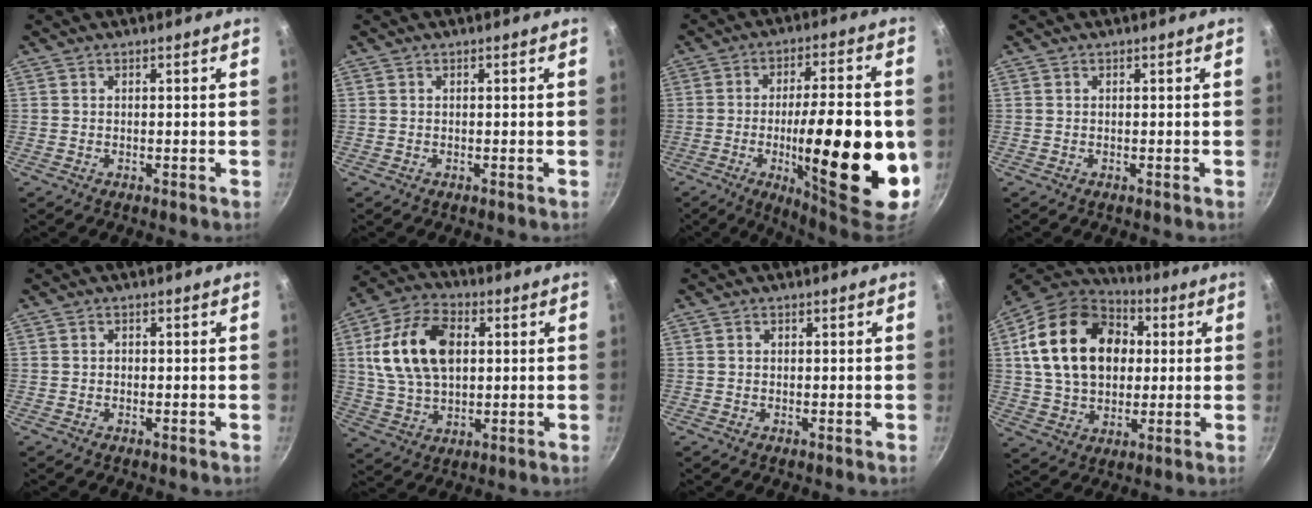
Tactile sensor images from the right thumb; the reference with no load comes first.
{"total": 0.0}
{"total": 24.7, "force": [-4.7, 6.8, 23.3], "torque": [-0.329, 0.010, -0.064]}
{"total": 0.0}
{"total": 0.9, "force": [0.0, 0.8, 0.4], "torque": [-0.005, 0.005, -0.001]}
{"total": 16.8, "force": [3.1, 10.7, 12.5], "torque": [-0.218, 0.007, 0.052]}
{"total": 0.6, "force": [0.1, 0.6, 0.3], "torque": [-0.003, 0.004, 0.002]}
{"total": 23.2, "force": [4.5, 16.7, 15.5], "torque": [-0.249, 0.017, 0.075]}